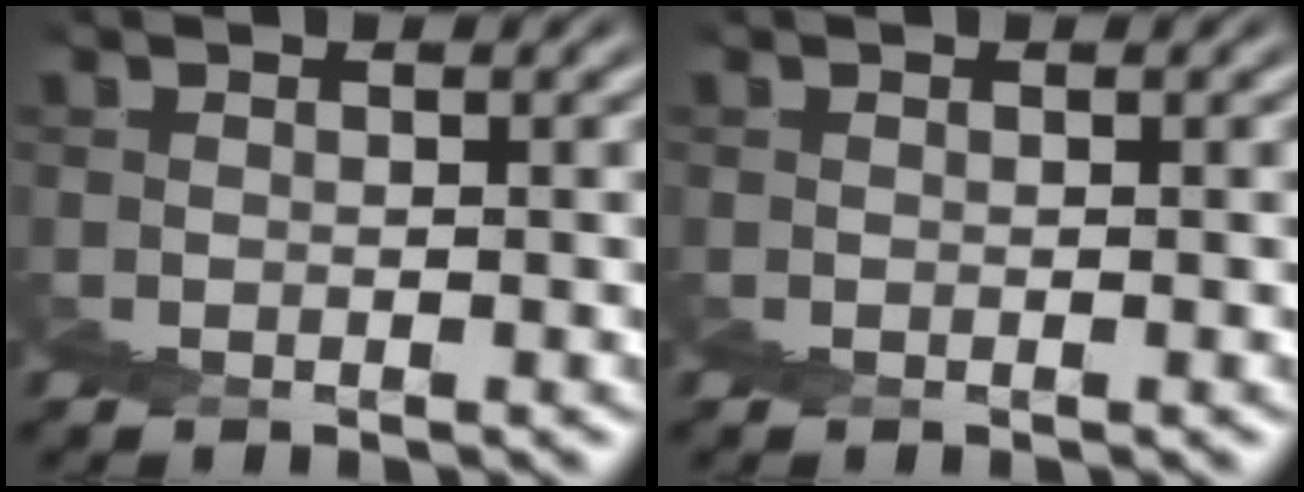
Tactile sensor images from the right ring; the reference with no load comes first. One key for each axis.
{"total": 0.0}